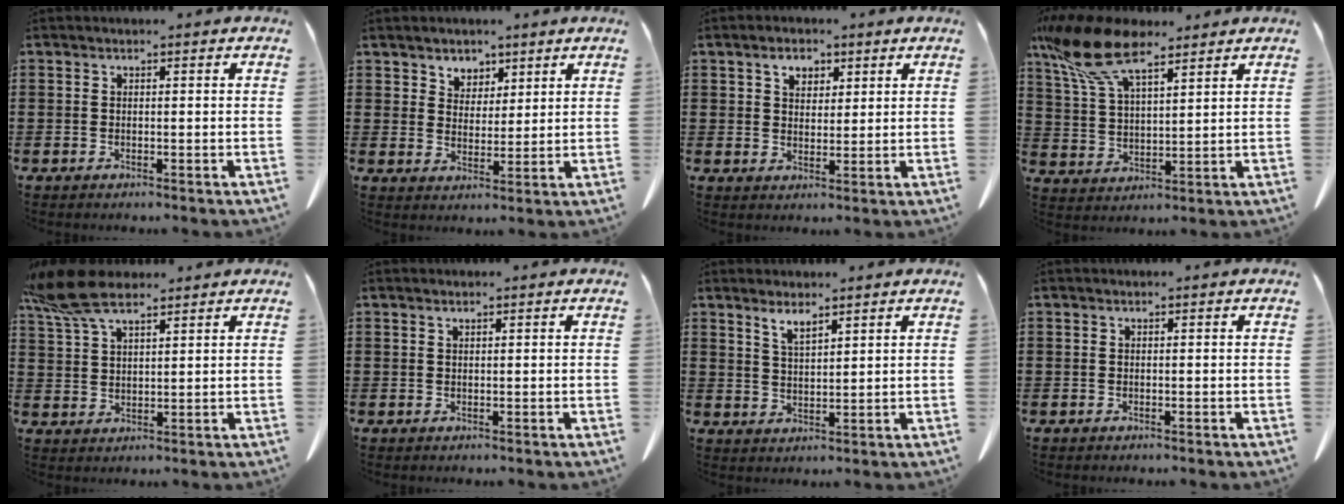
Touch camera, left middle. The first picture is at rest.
{"total": 4.2, "force": [3.3, 2.6, 0.0], "torque": [-0.018, 0.001, 0.062]}
{"total": 3.6, "force": [2.2, 2.4, 1.6], "torque": [-0.033, 0.008, 0.036]}
{"total": 11.9, "force": [8.2, 4.1, 7.6], "torque": [-0.181, -0.017, 0.148]}
{"total": 9.2, "force": [6.5, 3.2, 5.6], "torque": [-0.137, -0.007, 0.120]}
{"total": 0.6, "force": [0.5, 0.1, 0.4], "torque": [-0.010, 0.001, 0.009]}
{"total": 3.0, "force": [2.5, 0.6, 1.5], "torque": [-0.035, 0.001, 0.045]}
{"total": 0.0}